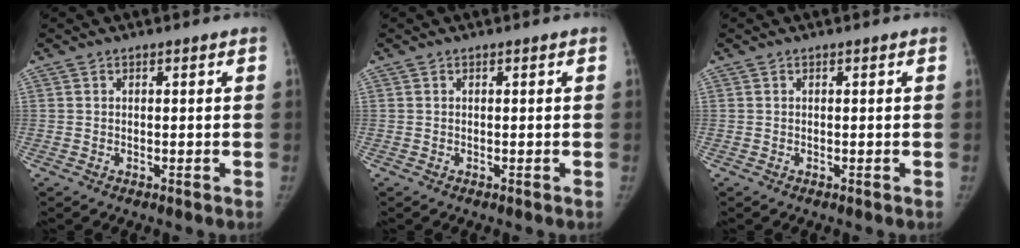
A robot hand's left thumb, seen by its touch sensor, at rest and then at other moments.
{"total": 0.0}
{"total": 0.0}